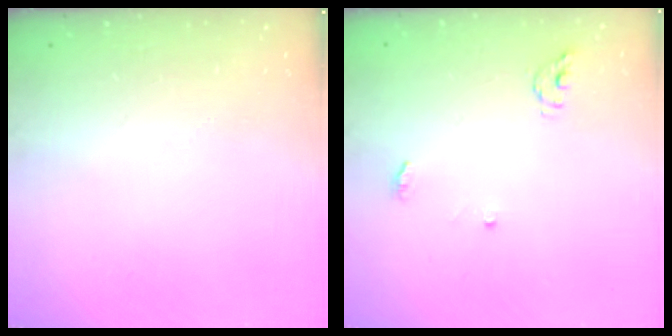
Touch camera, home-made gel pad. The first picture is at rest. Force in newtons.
{"total": 4.6, "press": 4.6, "slide": 0.3}